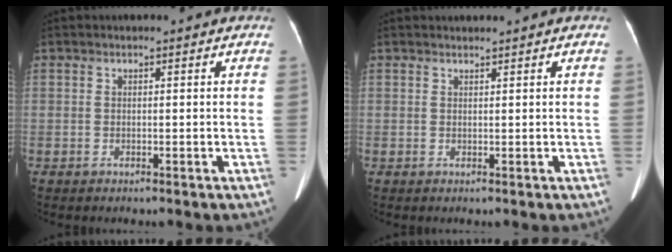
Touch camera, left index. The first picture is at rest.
{"total": 0.7, "force": [0.7, -0.2, 0.0], "torque": [-0.006, 0.004, 0.017]}